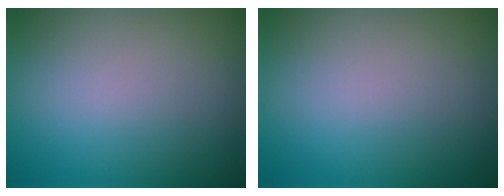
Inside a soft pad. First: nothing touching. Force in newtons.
{"total": 0.0}